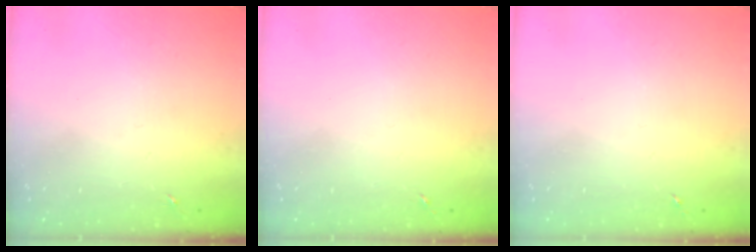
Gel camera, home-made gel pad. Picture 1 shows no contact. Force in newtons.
{"total": 0.0}
{"total": 0.0}